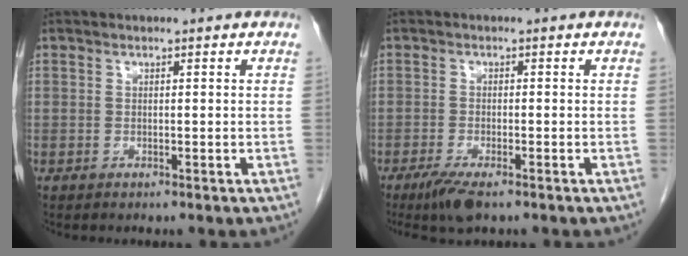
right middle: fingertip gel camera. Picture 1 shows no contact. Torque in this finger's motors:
{"motor_torque": [0.88, -0.76, 0.34, 0.08]}